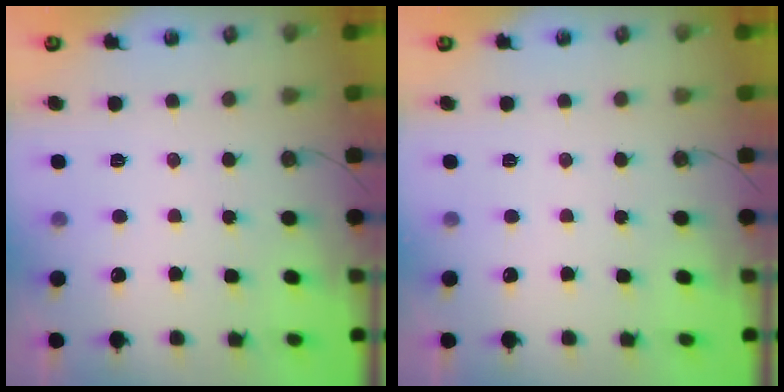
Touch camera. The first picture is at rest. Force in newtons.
{"total": 0.0}